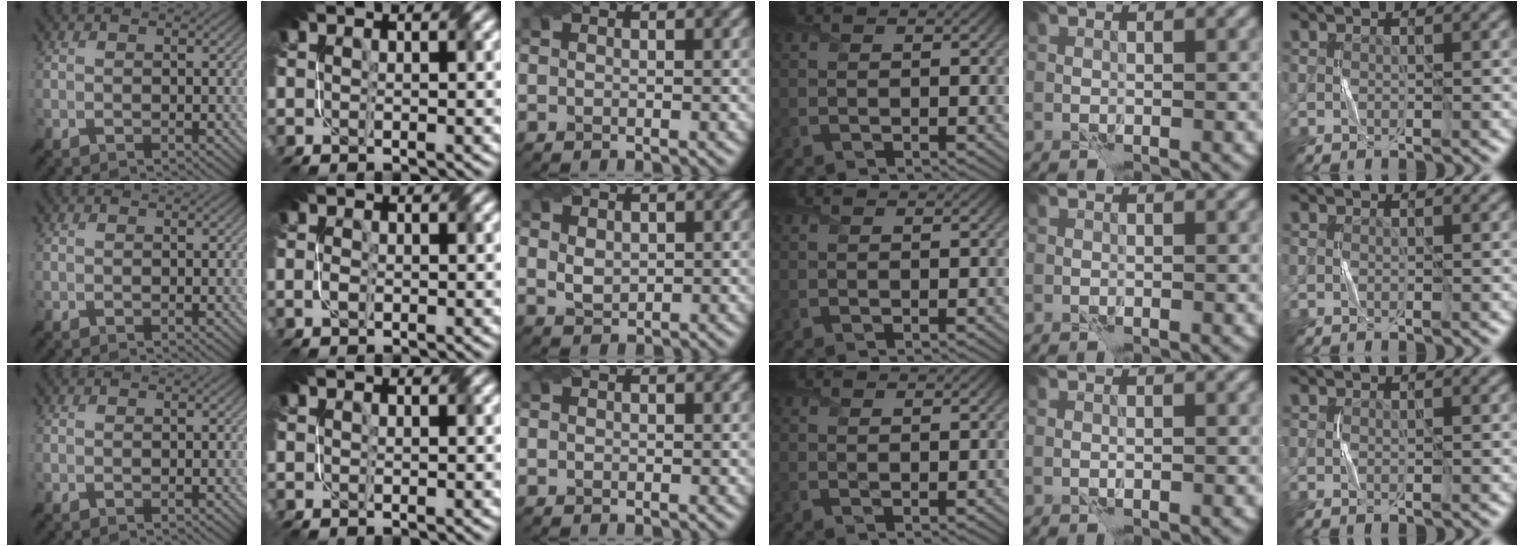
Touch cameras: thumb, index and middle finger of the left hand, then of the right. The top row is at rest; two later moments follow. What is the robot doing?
{"motion": "fold", "object": "file"}